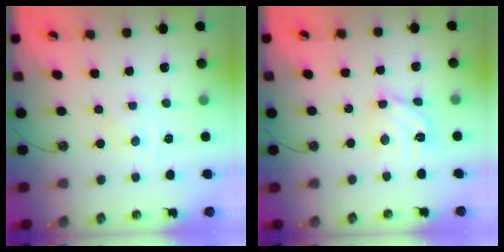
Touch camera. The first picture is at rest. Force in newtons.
{"total": 12.3, "press": 12.2, "slide": 1.7}